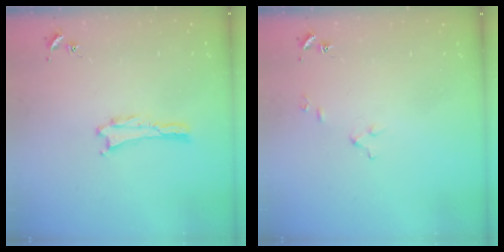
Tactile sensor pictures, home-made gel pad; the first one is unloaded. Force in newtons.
{"total": 2.6, "press": 2.6, "slide": 0.3}